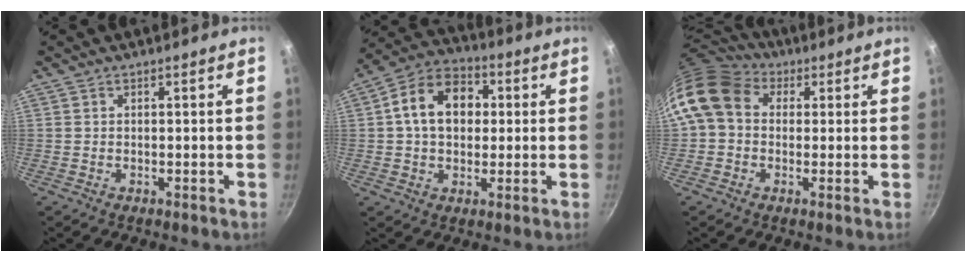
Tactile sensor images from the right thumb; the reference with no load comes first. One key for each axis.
{"total": 12.9, "fx": 1.8, "fy": 9.5, "fz": 8.6, "tx": -0.109, "ty": 0.023, "tz": 0.012}
{"total": 12.1, "fx": 2.5, "fy": 9.7, "fz": 6.9, "tx": -0.119, "ty": 0.022, "tz": 0.026}